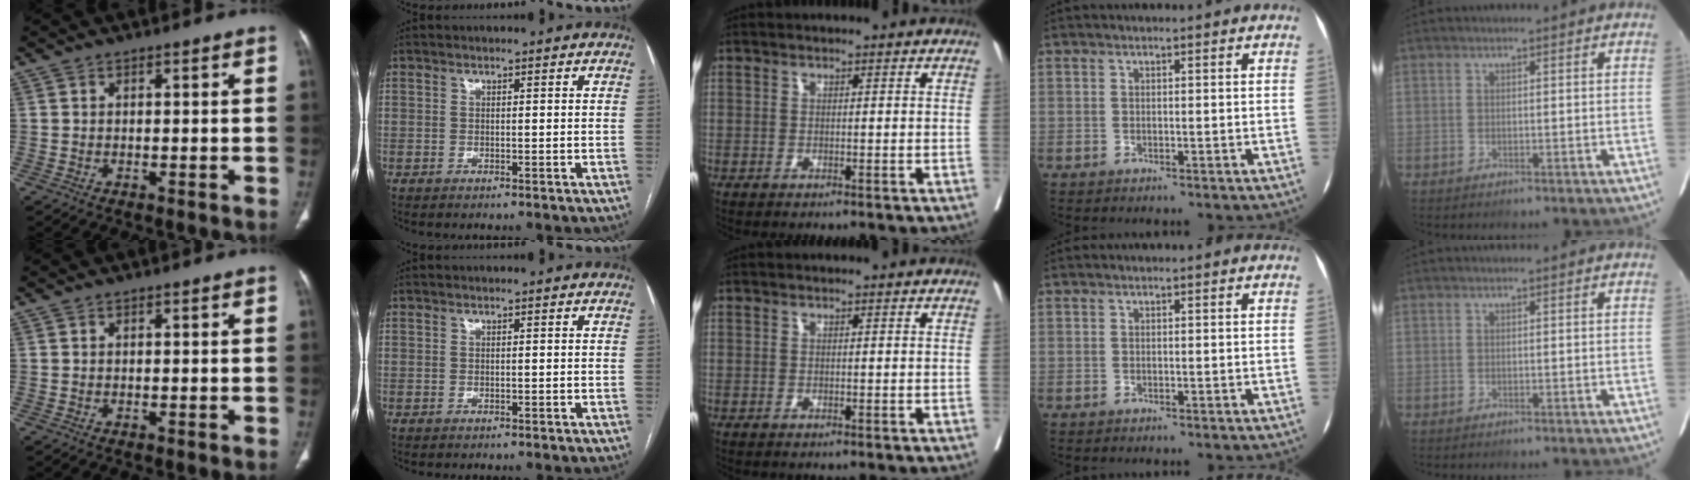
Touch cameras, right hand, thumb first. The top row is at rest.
{}